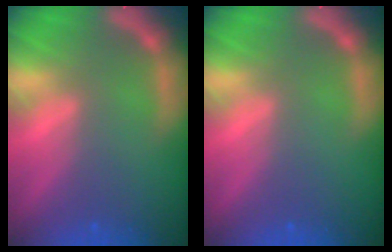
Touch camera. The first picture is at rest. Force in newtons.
{"total": 0.0}